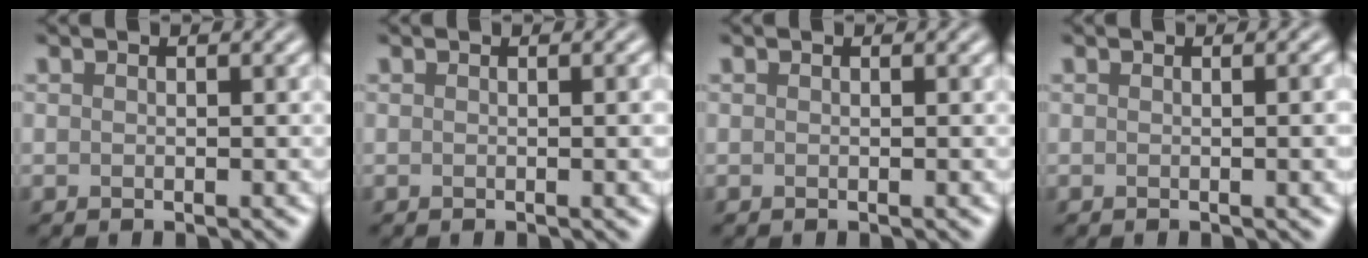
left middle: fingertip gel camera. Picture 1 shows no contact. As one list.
[{"total": 2.2, "force": [0.0, 0.7, 2.1], "torque": [-0.018, 0.003, -0.004]}, {"total": 0.0}, {"total": 2.8, "force": [0.0, 0.9, 2.7], "torque": [-0.021, 0.005, -0.003]}]